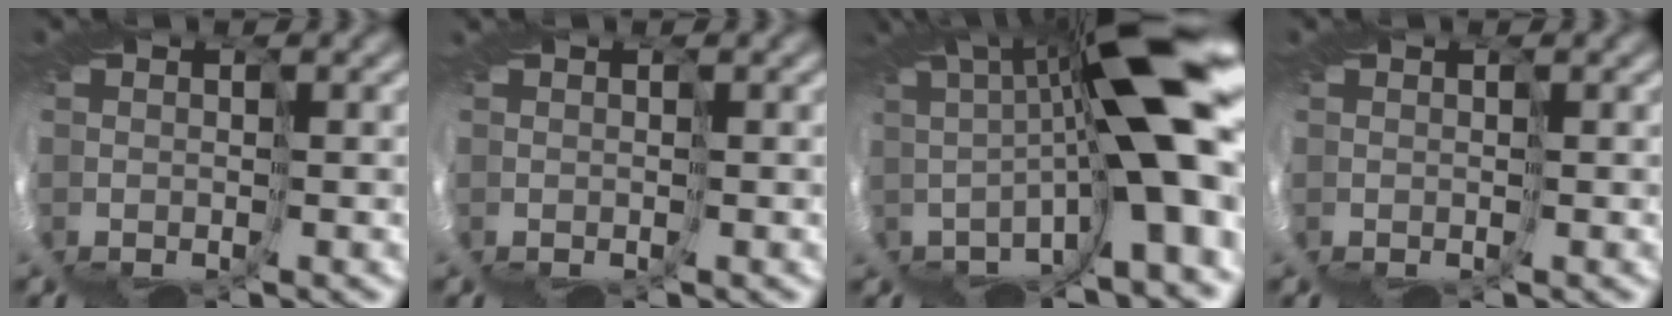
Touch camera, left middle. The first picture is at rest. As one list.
[{"total": 0.9, "force": [0.2, -0.6, -0.6], "torque": [0.022, 0.001, 0.001]}, {"total": 12.8, "force": [1.2, 1.6, 12.6], "torque": [-0.198, 0.016, 0.019]}, {"total": 0.0}]